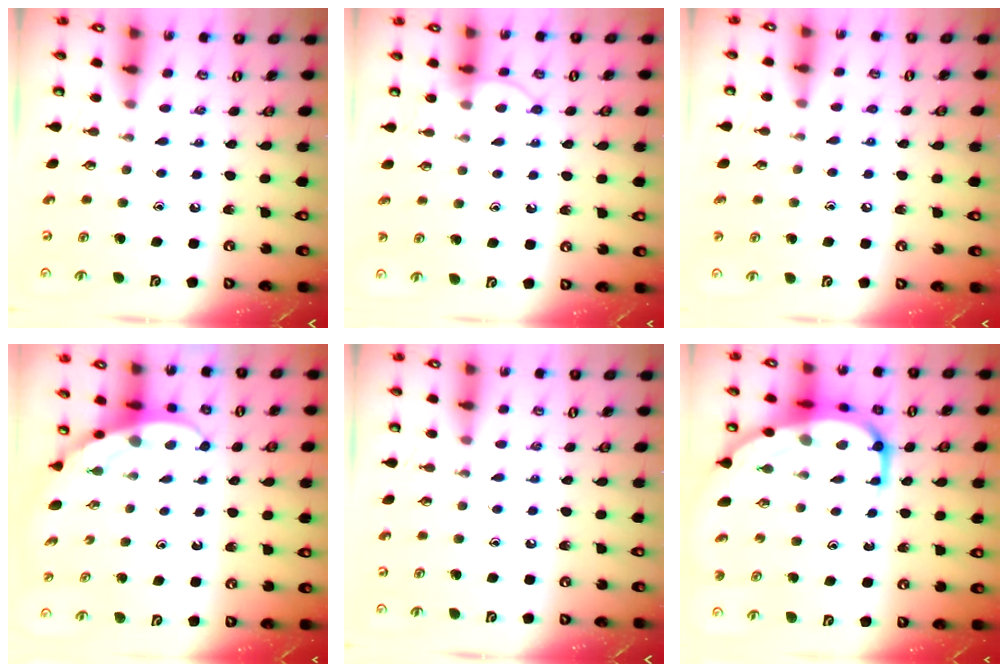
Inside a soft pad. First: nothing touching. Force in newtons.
{"total": 7.5, "press": 7.5, "slide": 0.8}
{"total": 5.8, "press": 5.8, "slide": 0.7}
{"total": 4.0, "press": 4.0, "slide": 0.4}
{"total": 0.0}
{"total": 15.8, "press": 15.8, "slide": 1.4}